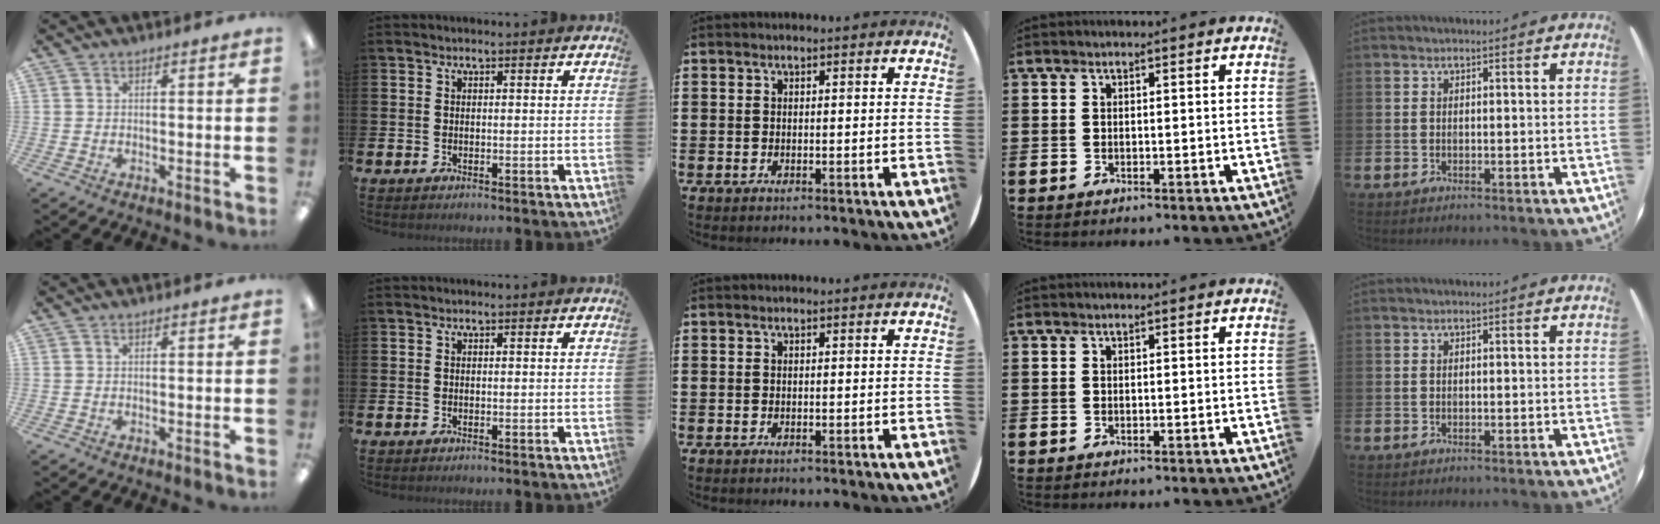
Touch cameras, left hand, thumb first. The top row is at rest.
{}